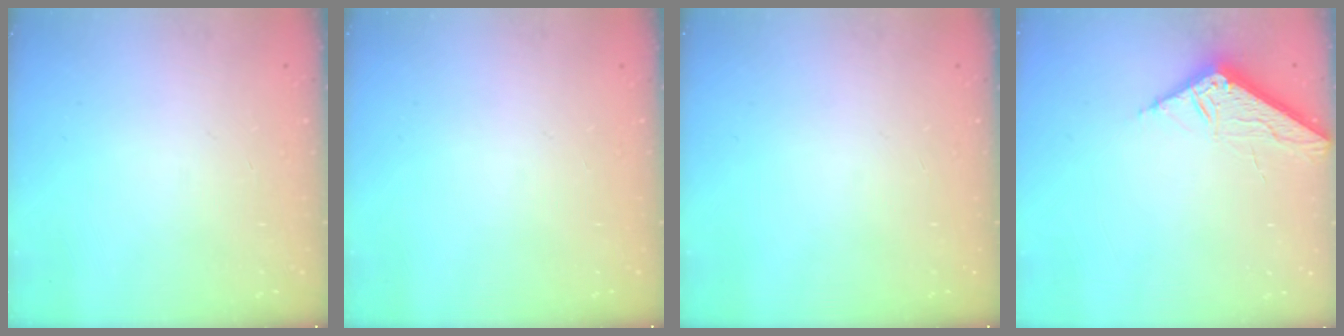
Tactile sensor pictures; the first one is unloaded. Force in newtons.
{"total": 0.0}
{"total": 0.0}
{"total": 7.8, "press": 7.8, "slide": 0.3}